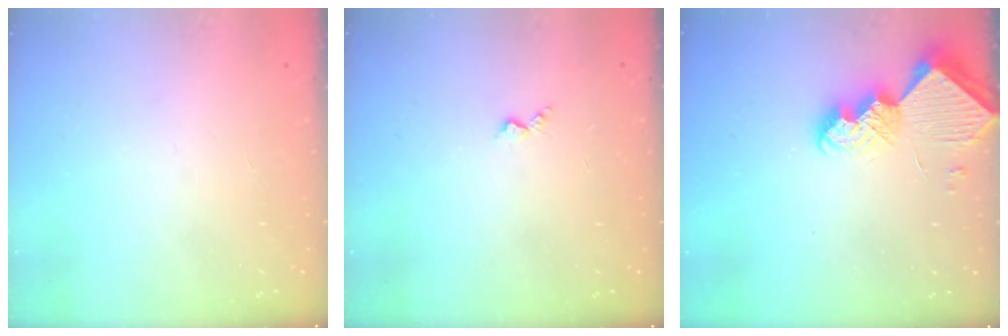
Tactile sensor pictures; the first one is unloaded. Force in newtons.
{"total": 3.0, "press": 3.0, "slide": 0.5}
{"total": 10.0, "press": 10.0, "slide": 0.8}